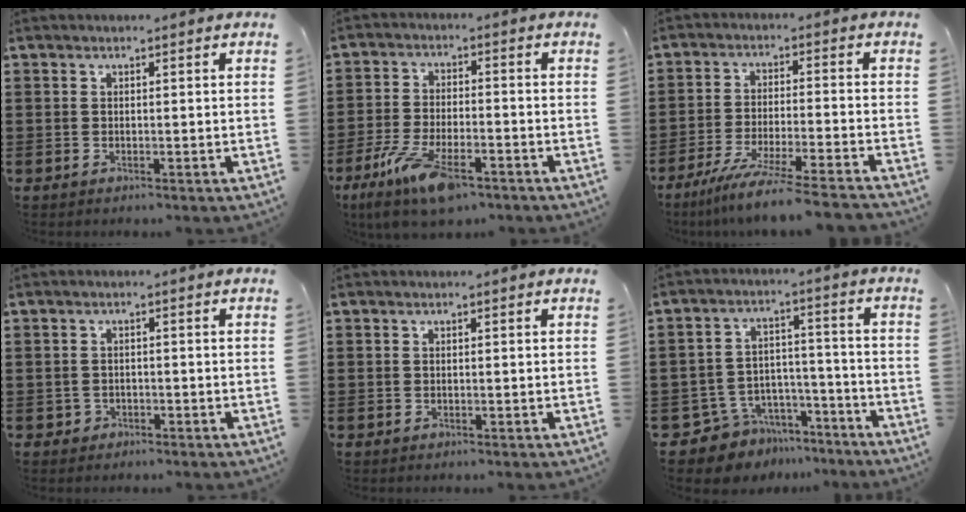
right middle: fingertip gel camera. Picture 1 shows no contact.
{"total": 10.4, "force": [-6.5, 3.3, 7.5], "torque": [-0.156, 0.000, -0.122]}
{"total": 7.4, "force": [-6.5, -0.7, 3.5], "torque": [-0.068, -0.017, -0.123]}
{"total": 1.0, "force": [-0.7, 0.7, 0.1], "torque": [-0.007, -0.001, -0.017]}
{"total": 0.0}
{"total": 7.5, "force": [-6.8, 3.0, 0.3], "torque": [-0.018, 0.023, -0.133]}